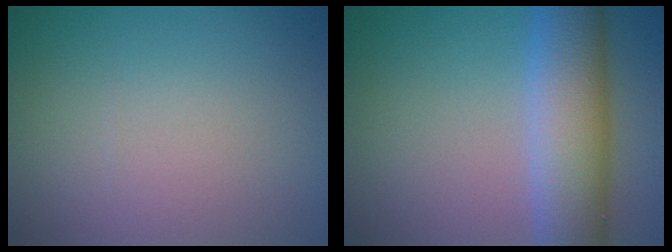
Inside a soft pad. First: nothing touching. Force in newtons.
{"total": 7.9, "press": 7.9, "slide": 0.2}